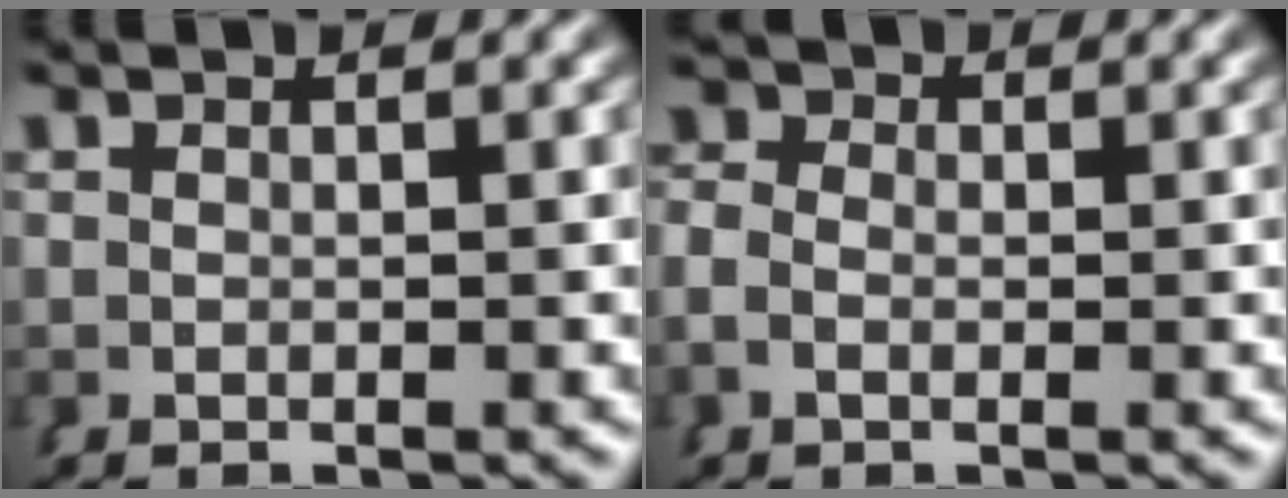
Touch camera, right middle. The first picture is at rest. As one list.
[{"total": 1.9, "force": [-0.1, 1.6, 1.0], "torque": [-0.021, 0.000, -0.012]}]